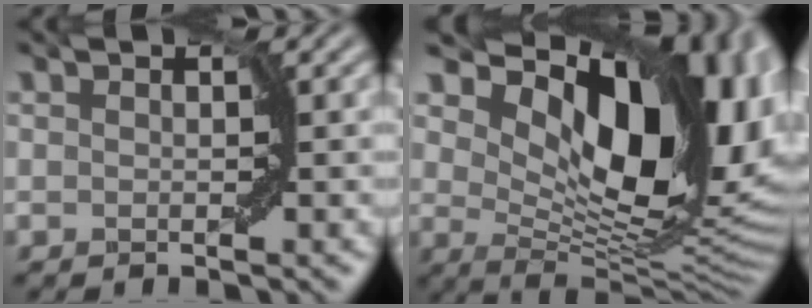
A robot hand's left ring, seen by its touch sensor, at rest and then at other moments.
{"total": 16.5, "force": [5.7, 8.8, 12.7], "torque": [-0.185, -0.009, 0.100]}